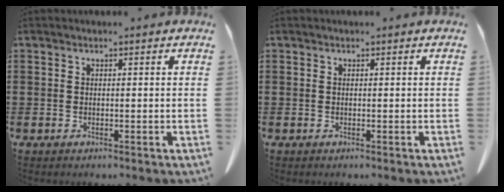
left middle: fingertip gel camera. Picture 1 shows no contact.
{"total": 0.0}